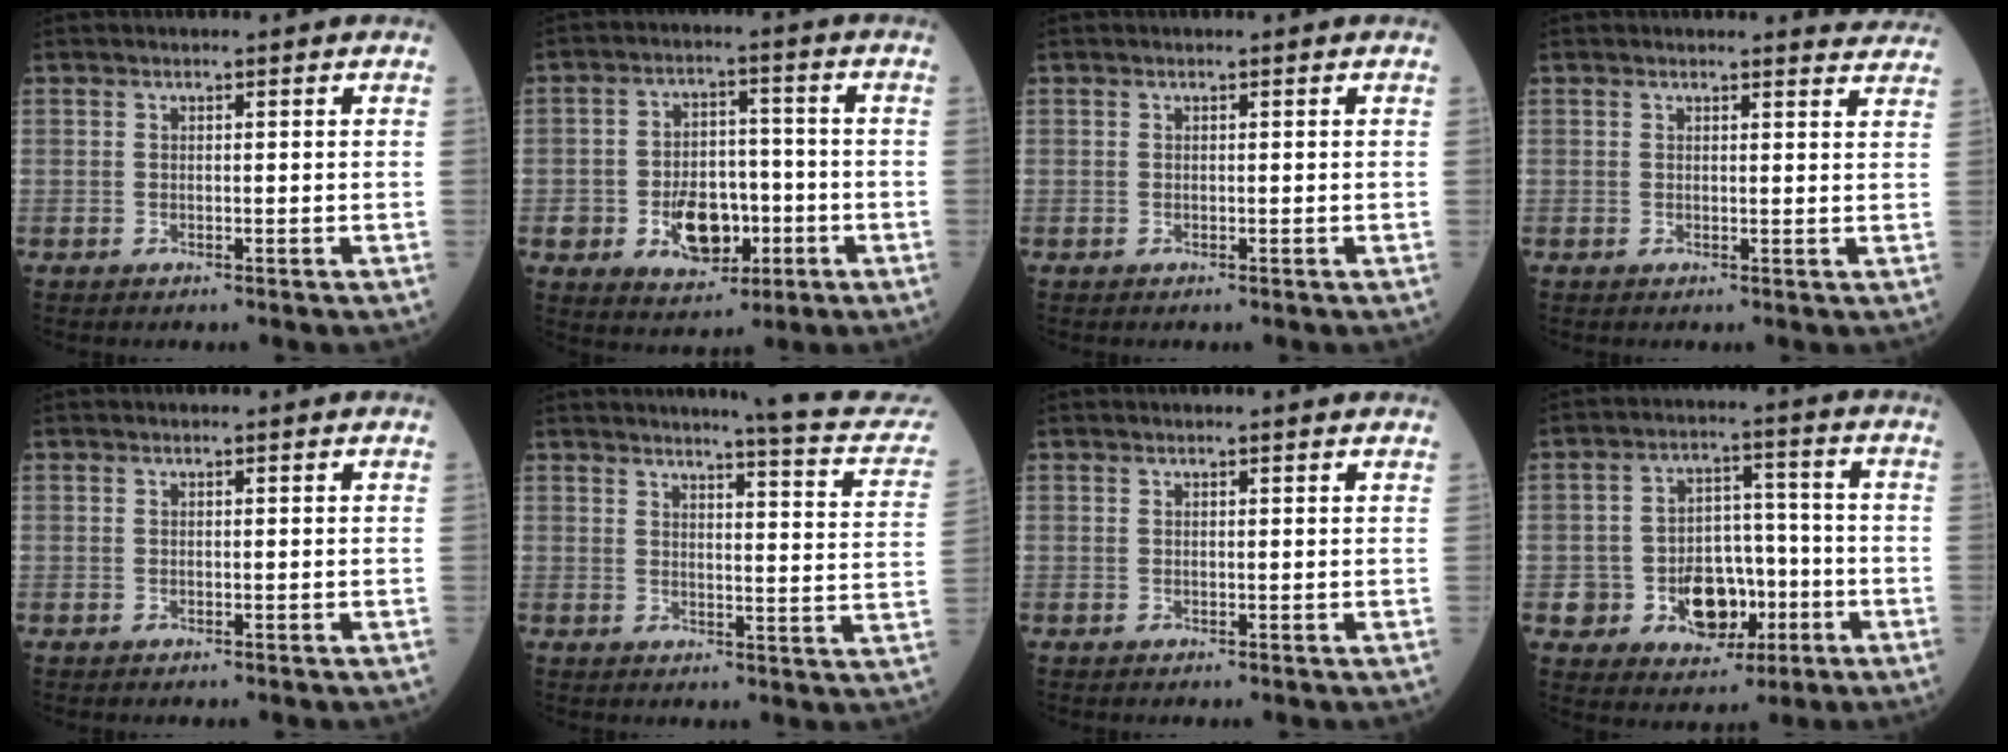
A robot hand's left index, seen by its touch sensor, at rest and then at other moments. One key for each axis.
{"total": 9.5, "fx": -2.9, "fy": 6.2, "fz": 6.5, "tx": -0.119, "ty": 0.014, "tz": -0.040}
{"total": 0.0}
{"total": 3.6, "fx": 3.6, "fy": 0.1, "fz": -0.1, "tx": -0.001, "ty": -0.017, "tz": 0.020}
{"total": 0.0}
{"total": 11.8, "fx": 10.8, "fy": 0.3, "fz": 4.7, "tx": -0.046, "ty": -0.044, "tz": 0.102}
{"total": 1.1, "fx": 1.0, "fy": -0.1, "fz": 0.3, "tx": -0.011, "ty": 0.000, "tz": 0.011}
{"total": 10.5, "fx": -3.2, "fy": 7.6, "fz": 6.5, "tx": -0.111, "ty": 0.023, "tz": -0.039}